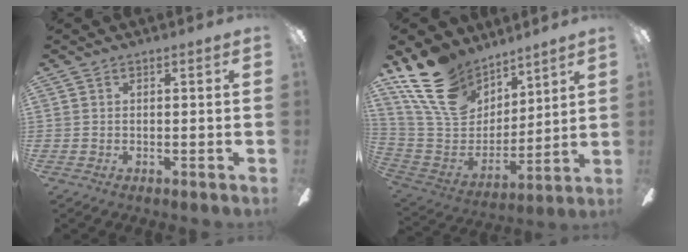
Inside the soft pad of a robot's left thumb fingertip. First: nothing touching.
{"total": 21.5, "force": [14.2, 12.9, 9.8], "torque": [-0.203, -0.068, 0.272]}